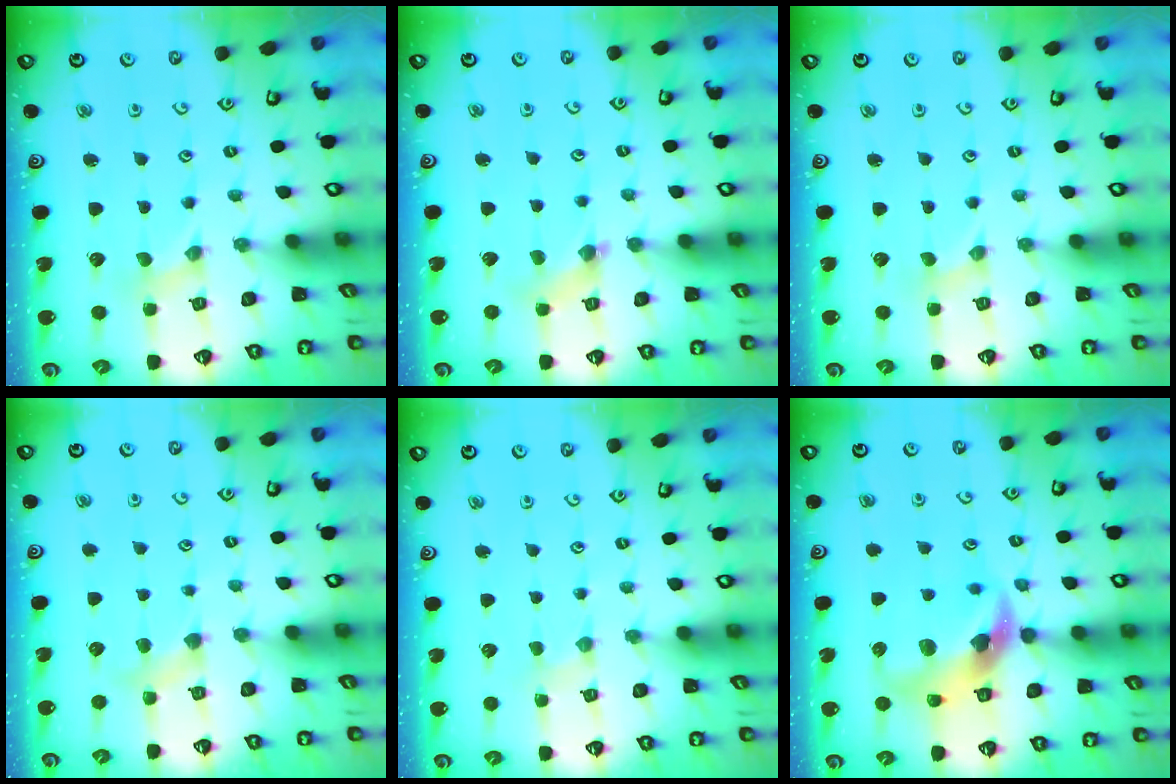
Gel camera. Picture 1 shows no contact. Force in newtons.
{"total": 2.7, "press": 2.7, "slide": 0.2}
{"total": 0.0}
{"total": 4.8, "press": 4.7, "slide": 0.7}
{"total": 0.9, "press": 0.9, "slide": 0.2}
{"total": 12.0, "press": 11.9, "slide": 1.6}